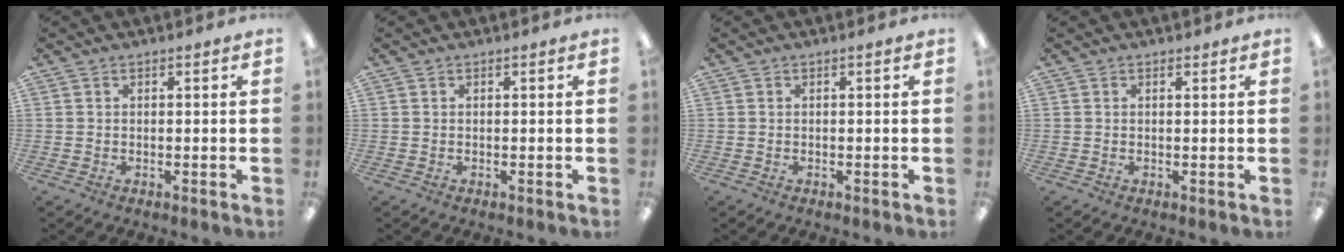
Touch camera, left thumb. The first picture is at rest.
{"total": 0.0}
{"total": 0.0}
{"total": 0.7, "force": [0.6, 0.4, 0.2], "torque": [0.005, -0.002, 0.009]}